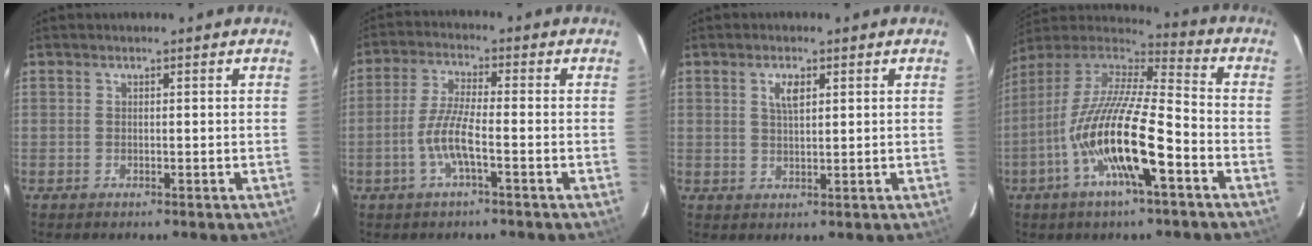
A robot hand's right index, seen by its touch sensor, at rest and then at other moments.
{"total": 6.3, "force": [-2.5, 0.7, 5.8], "torque": [-0.124, 0.000, -0.049]}
{"total": 3.2, "force": [1.4, 1.4, 2.6], "torque": [-0.047, 0.003, 0.025]}
{"total": 19.3, "force": [-7.6, 4.0, 17.2], "torque": [-0.318, -0.029, -0.150]}